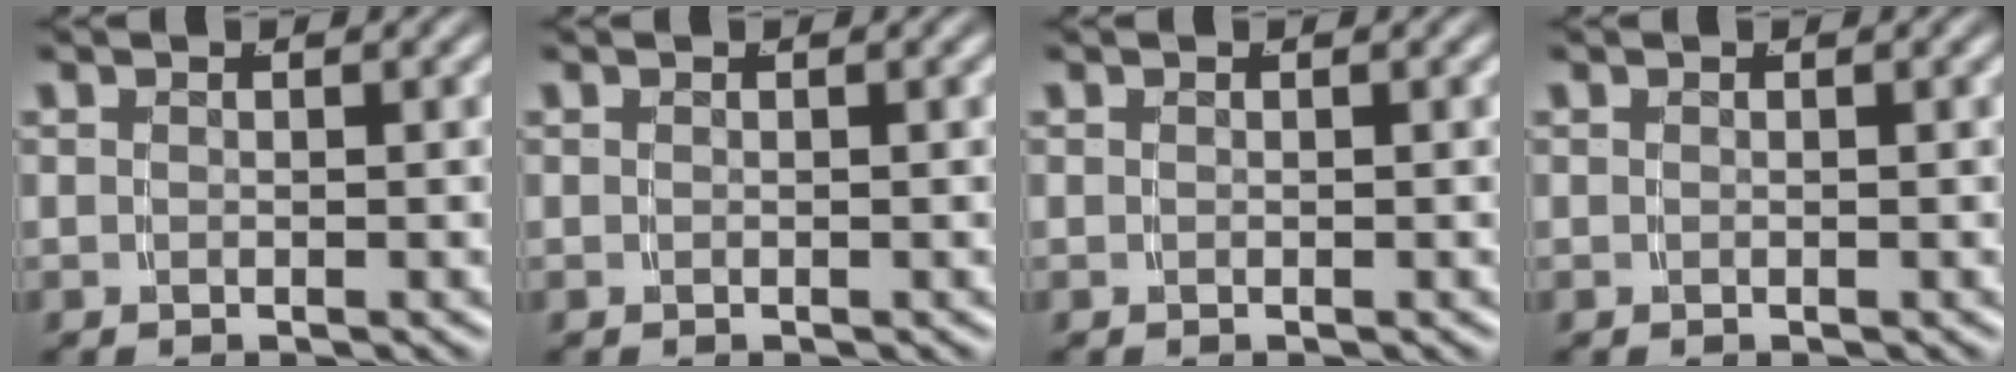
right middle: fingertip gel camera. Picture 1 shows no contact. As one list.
[{"total": 0.0}, {"total": 0.0}, {"total": 0.0}]